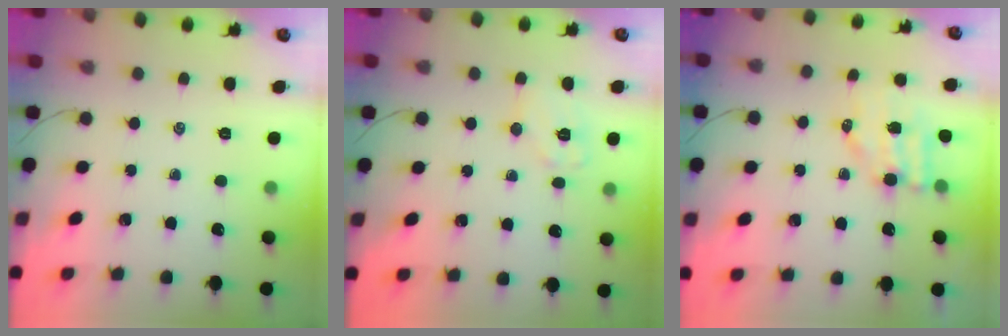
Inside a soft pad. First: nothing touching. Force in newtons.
{"total": 7.3, "press": 7.3, "slide": 0.8}
{"total": 6.5, "press": 6.5, "slide": 0.7}